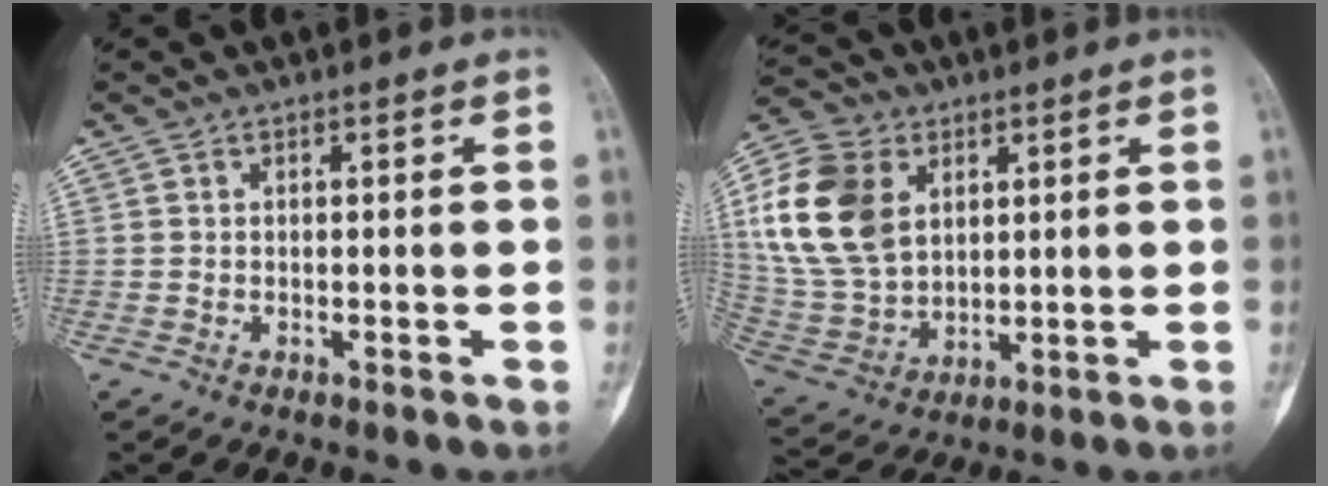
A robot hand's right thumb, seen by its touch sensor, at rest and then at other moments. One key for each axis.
{"total": 17.4, "fx": 4.8, "fy": 12.3, "fz": 11.3, "tx": -0.220, "ty": -0.006, "tz": 0.100}